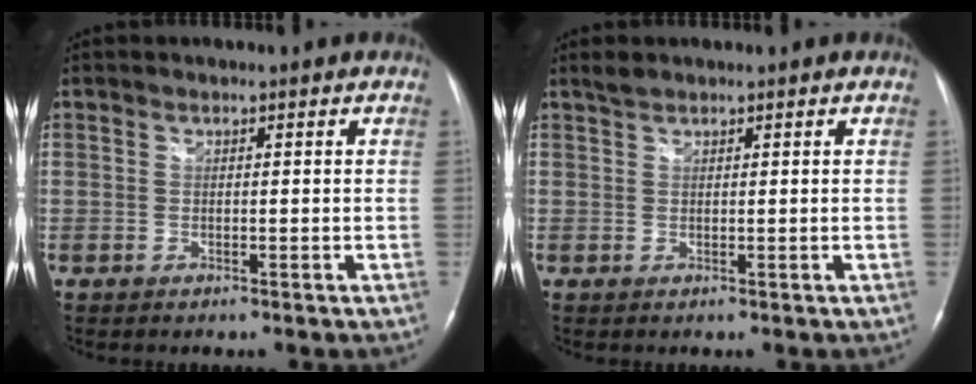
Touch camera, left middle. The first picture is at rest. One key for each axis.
{"total": 1.1, "fx": 1.0, "fy": 0.5, "fz": 0.3, "tx": -0.006, "ty": 0.007, "tz": 0.019}